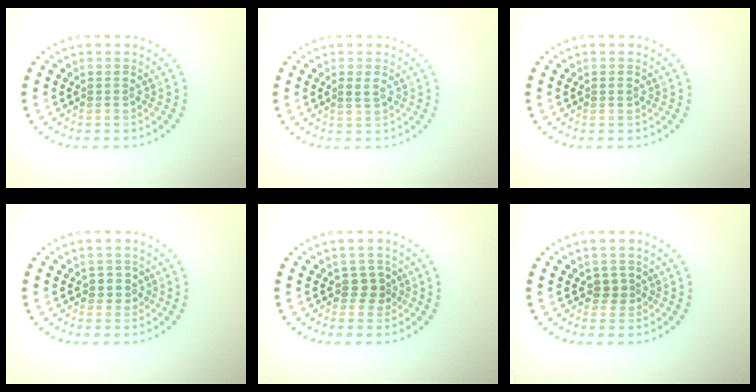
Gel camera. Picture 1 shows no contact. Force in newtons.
{"total": 1.0, "press": 1.0, "slide": 0.3}
{"total": 0.5, "press": 0.5, "slide": 0.1}
{"total": 1.5, "press": 1.3, "slide": 0.7}
{"total": 1.6, "press": 1.2, "slide": 1.0}
{"total": 1.2, "press": 1.0, "slide": 0.8}